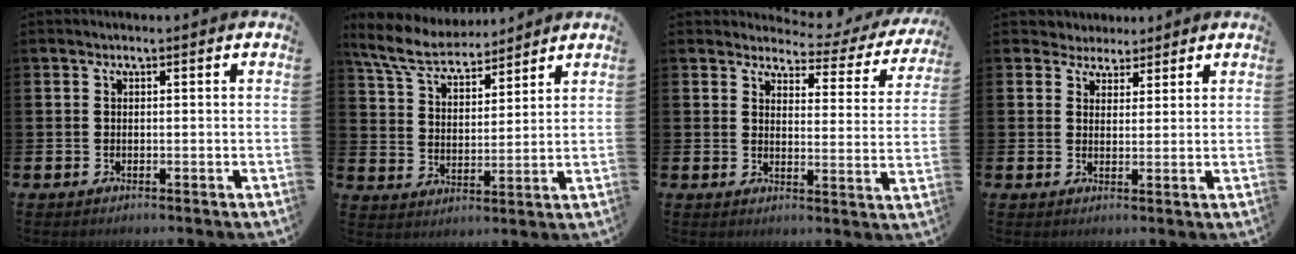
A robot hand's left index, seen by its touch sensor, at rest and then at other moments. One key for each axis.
{"total": 7.7, "fx": 7.1, "fy": 2.0, "fz": 2.1, "tx": -0.076, "ty": -0.032, "tz": 0.130}
{"total": 3.3, "fx": 2.8, "fy": 1.5, "fz": 0.7, "tx": -0.030, "ty": -0.024, "tz": 0.041}
{"total": 3.5, "fx": 3.1, "fy": 1.7, "fz": -0.5, "tx": -0.007, "ty": -0.011, "tz": 0.054}